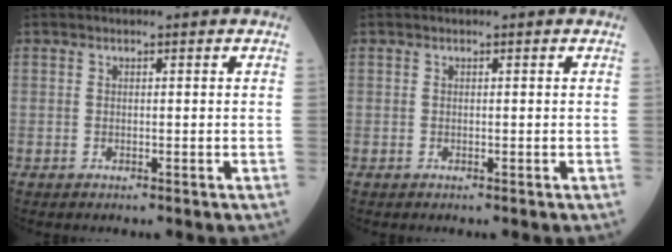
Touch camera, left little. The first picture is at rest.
{"total": 0.0}